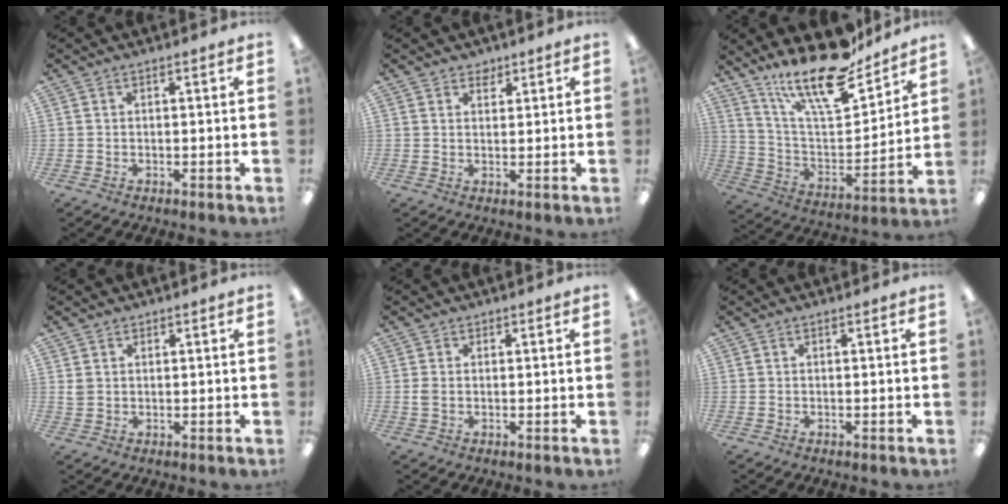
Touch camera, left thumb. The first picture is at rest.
{"total": 2.3, "force": [1.8, 1.4, 0.2], "torque": [0.002, -0.004, 0.033]}
{"total": 20.6, "force": [16.3, 6.0, 11.0], "torque": [-0.198, -0.106, 0.279]}
{"total": 2.0, "force": [1.0, 1.7, 0.5], "torque": [-0.013, 0.003, 0.017]}
{"total": 1.8, "force": [0.2, 1.3, 1.2], "torque": [-0.024, 0.005, 0.002]}
{"total": 0.0}